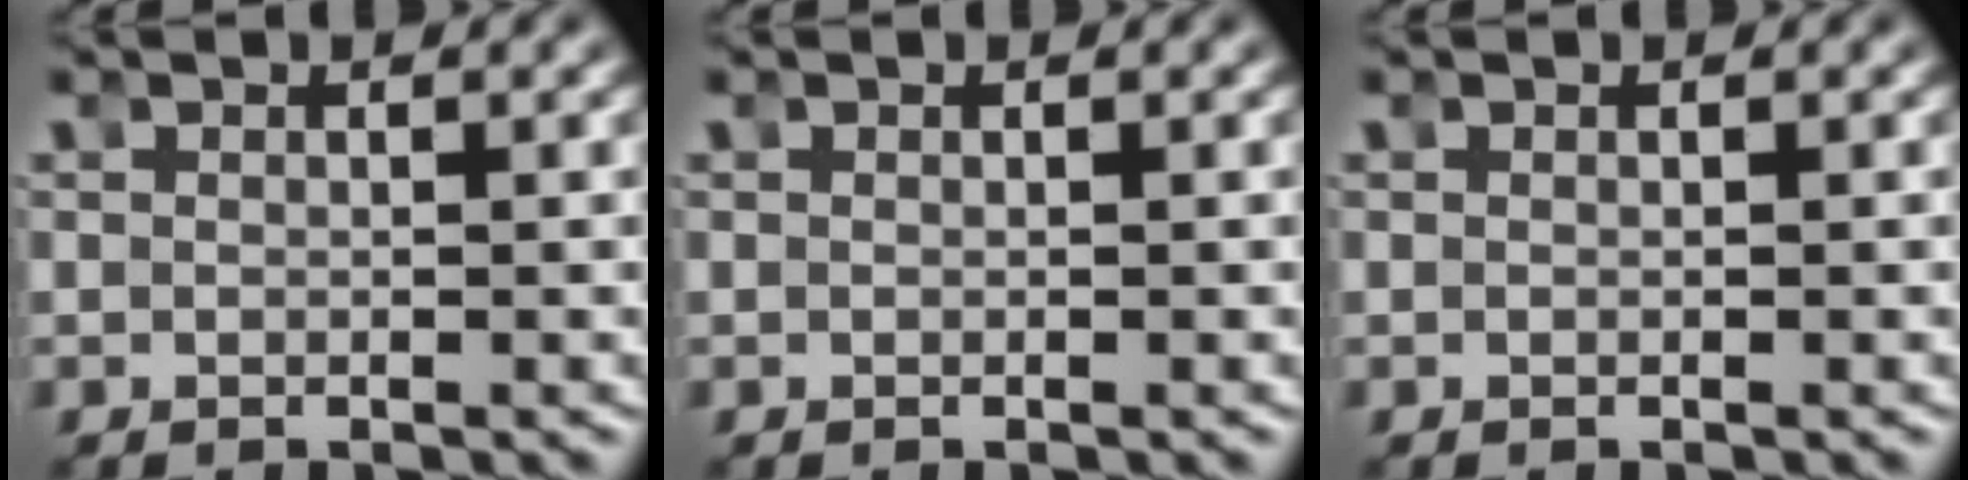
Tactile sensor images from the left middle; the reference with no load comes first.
{"total": 0.0}
{"total": 0.0}